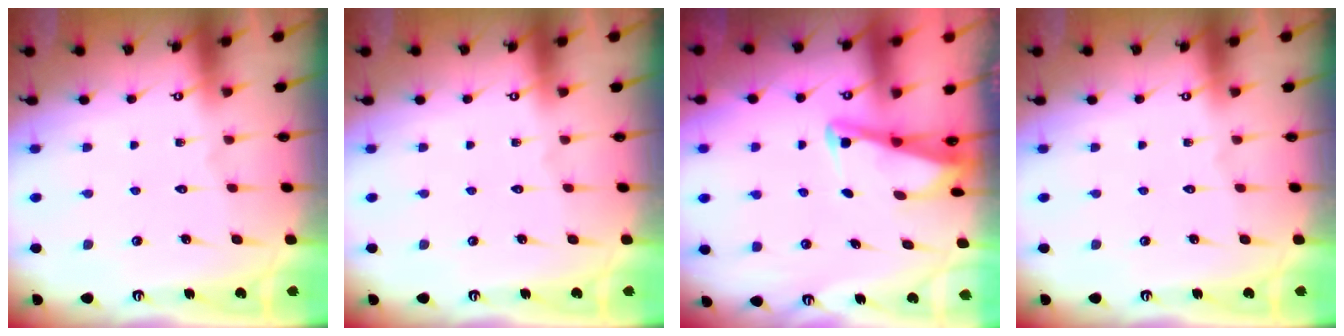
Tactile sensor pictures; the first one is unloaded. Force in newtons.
{"total": 0.0}
{"total": 2.8, "press": 2.8, "slide": 0.3}
{"total": 0.0}